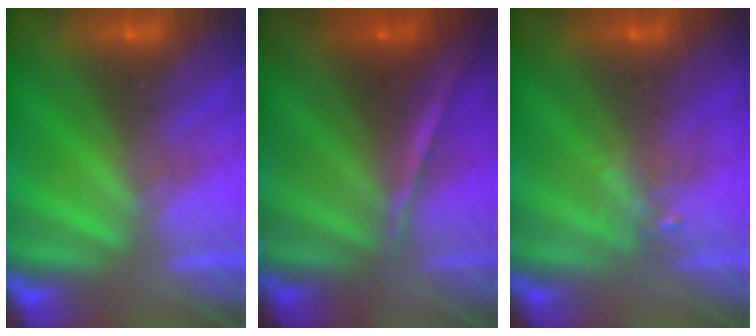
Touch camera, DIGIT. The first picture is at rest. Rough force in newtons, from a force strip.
{"total": 1.4}
{"total": 2.3}